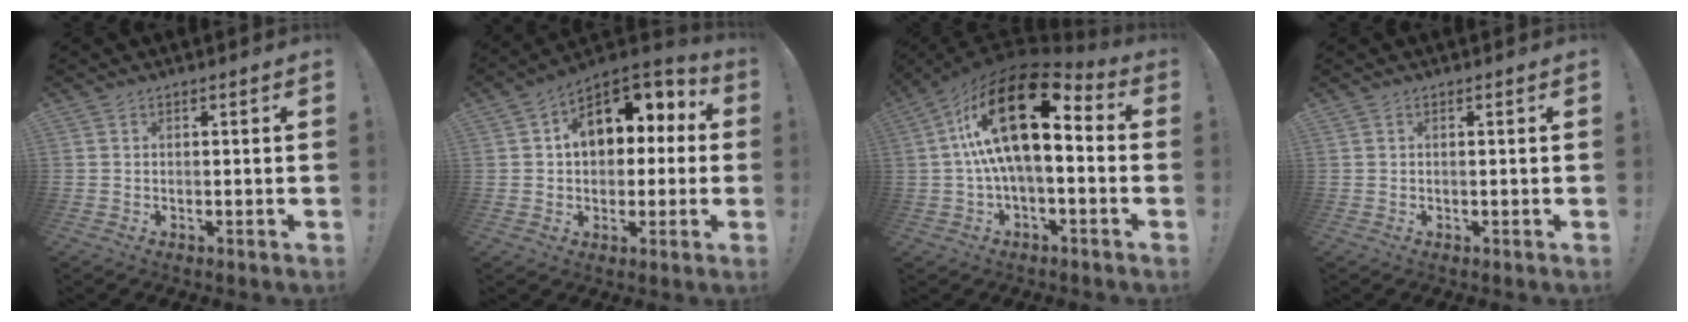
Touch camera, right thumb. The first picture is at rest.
{"total": 14.4, "force": [4.6, 10.7, 8.5], "torque": [-0.114, -0.014, 0.085]}
{"total": 22.2, "force": [4.8, 9.0, 19.8], "torque": [-0.359, -0.025, 0.085]}
{"total": 0.0}